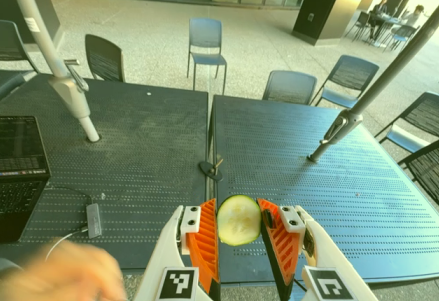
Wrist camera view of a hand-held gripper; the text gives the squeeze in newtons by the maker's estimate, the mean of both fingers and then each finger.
{"total": 8.0, "left": 7.9, "right": 8.0}